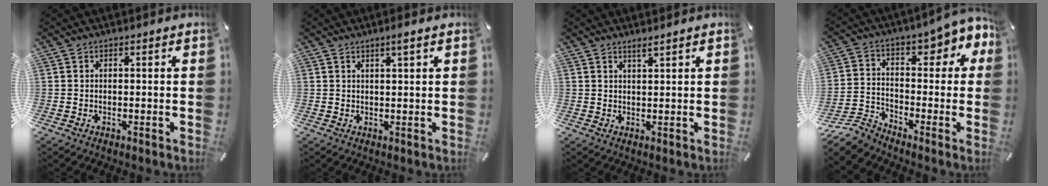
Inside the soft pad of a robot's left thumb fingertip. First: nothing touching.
{"total": 2.1, "force": [1.2, 0.2, 1.8], "torque": [-0.036, 0.000, 0.020]}
{"total": 1.6, "force": [1.4, 0.0, 0.8], "torque": [-0.017, -0.002, 0.026]}
{"total": 9.0, "force": [-5.1, 5.6, 5.0], "torque": [-0.099, 0.024, -0.098]}